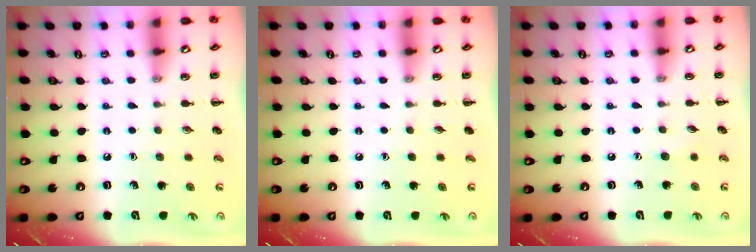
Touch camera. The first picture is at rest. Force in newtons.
{"total": 0.0}
{"total": 3.6, "press": 3.5, "slide": 0.9}